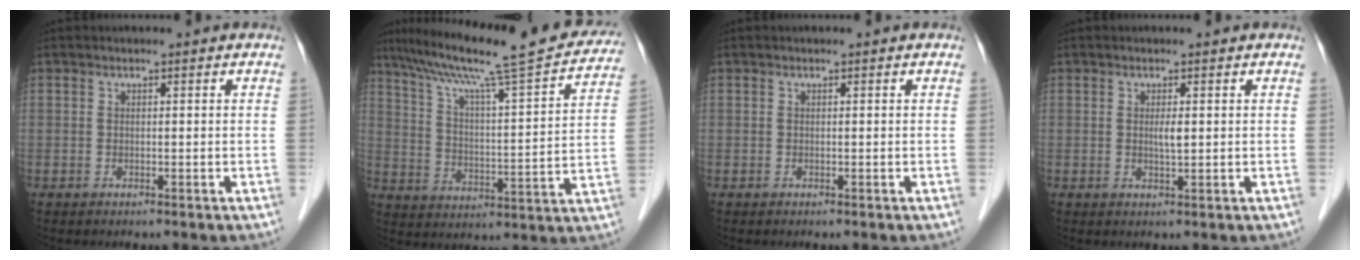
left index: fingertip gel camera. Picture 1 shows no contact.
{"total": 23.6, "force": [20.0, 2.0, 12.4], "torque": [-0.201, 0.003, 0.279]}
{"total": 0.0}
{"total": 1.5, "force": [0.3, 0.2, 1.5], "torque": [-0.028, -0.001, 0.005]}